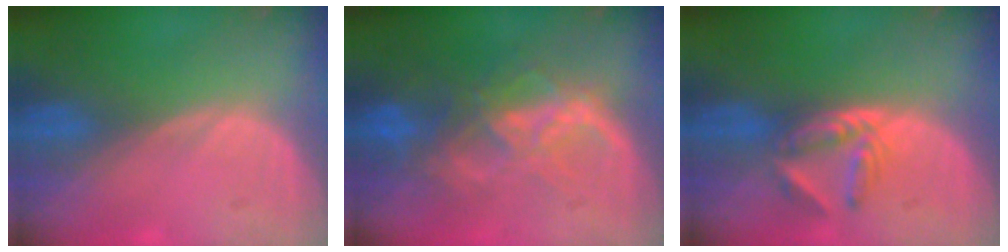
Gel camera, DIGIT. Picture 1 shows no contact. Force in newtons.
{"total": 8.8, "press": 7.5, "slide": 4.7}
{"total": 5.9, "press": 4.9, "slide": 3.2}